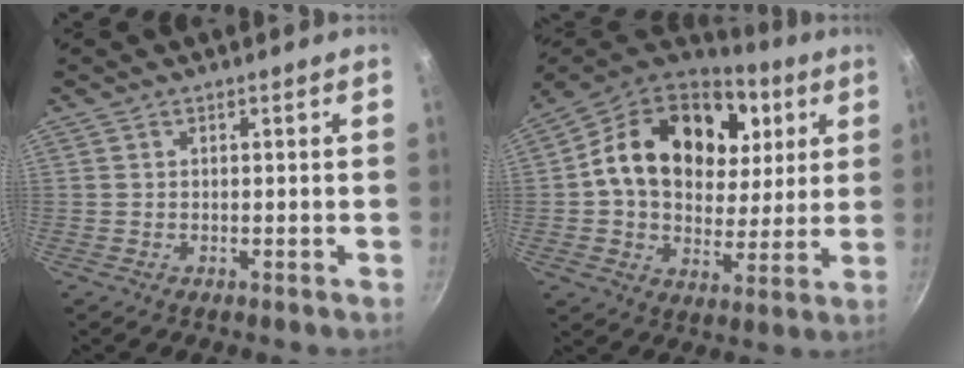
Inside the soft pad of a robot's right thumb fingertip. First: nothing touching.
{"total": 23.8, "force": [7.1, 17.1, 14.9], "torque": [-0.235, -0.004, 0.110]}